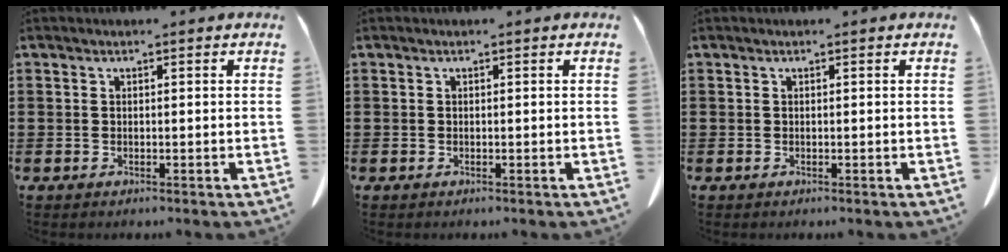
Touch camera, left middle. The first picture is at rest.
{"total": 0.0}
{"total": 0.0}